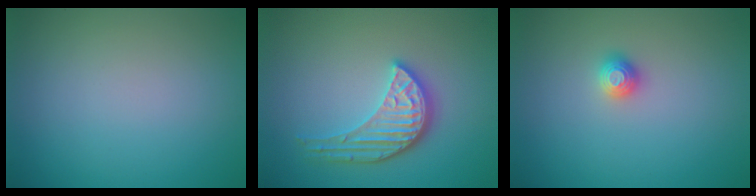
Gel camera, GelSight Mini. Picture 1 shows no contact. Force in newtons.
{"total": 4.1, "press": 3.5, "slide": 2.2}
{"total": 1.2, "press": 1.1, "slide": 0.2}